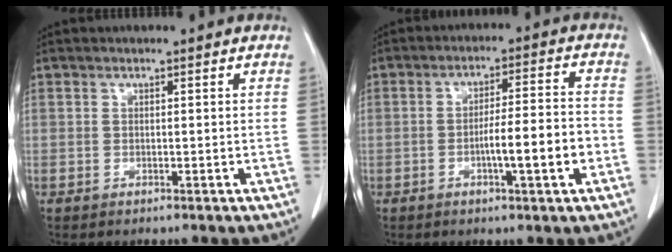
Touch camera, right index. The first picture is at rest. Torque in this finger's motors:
{"motor_torque": [0.91, -0.42, 0.54, 0.07]}